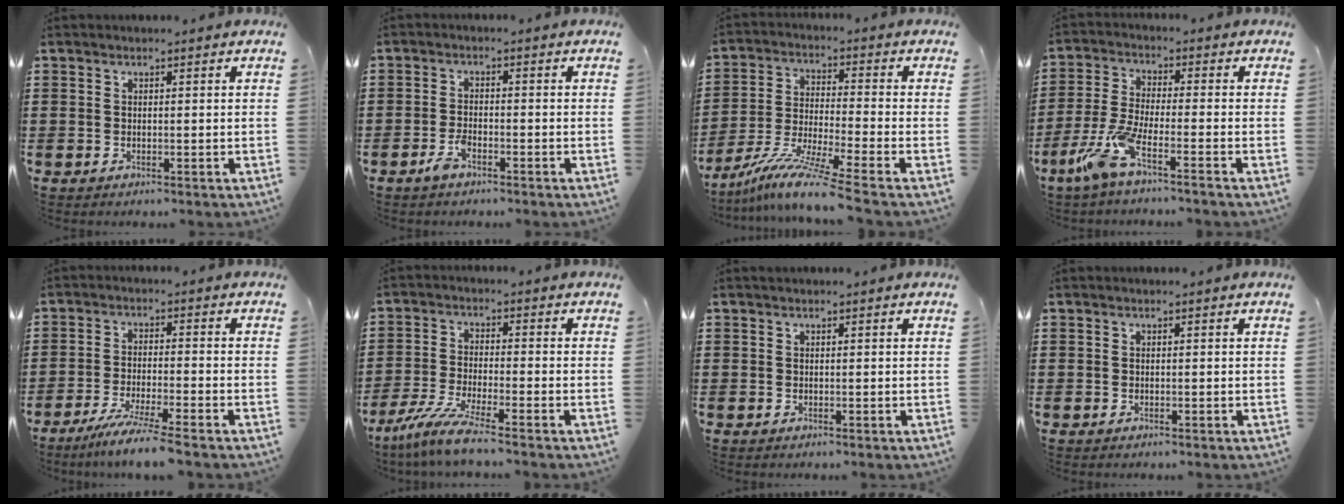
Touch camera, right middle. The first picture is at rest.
{"total": 3.0, "force": [-1.9, 0.8, 2.1], "torque": [-0.050, -0.002, -0.039]}
{"total": 8.9, "force": [-7.2, -0.3, 5.2], "torque": [-0.104, -0.009, -0.144]}
{"total": 7.1, "force": [-4.7, 0.8, 5.2], "torque": [-0.133, -0.017, -0.095]}
{"total": 5.4, "force": [-4.6, -0.6, 2.7], "torque": [-0.055, -0.020, -0.086]}
{"total": 6.5, "force": [-5.3, -0.1, 3.8], "torque": [-0.095, -0.022, -0.107]}
{"total": 0.0}
{"total": 0.0}